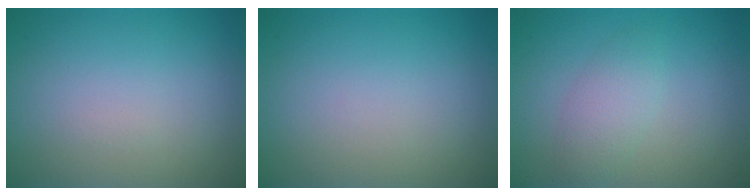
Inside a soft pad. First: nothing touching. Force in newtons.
{"total": 0.0}
{"total": 2.3, "press": 2.3, "slide": 0.2}